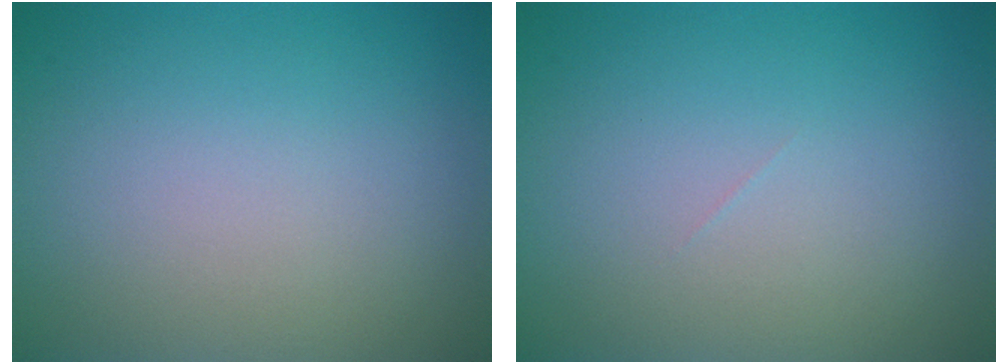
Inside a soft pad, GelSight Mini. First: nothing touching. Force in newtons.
{"total": 0.0}